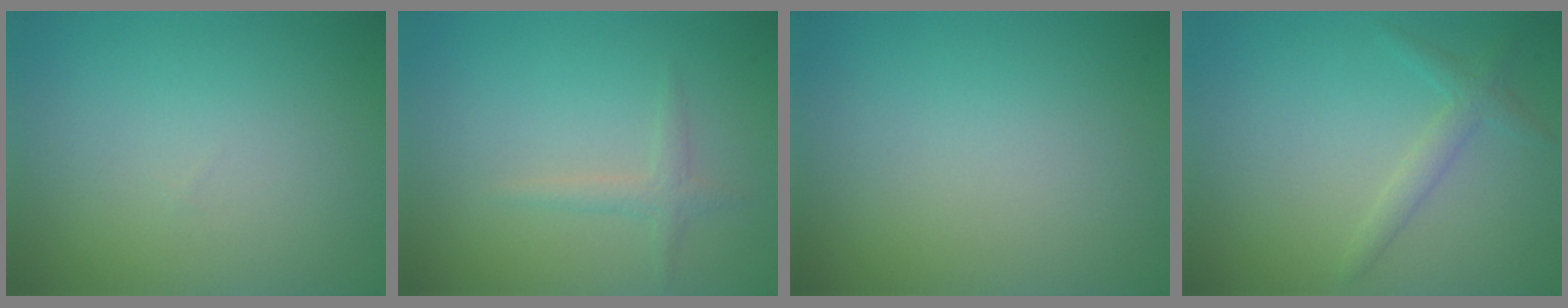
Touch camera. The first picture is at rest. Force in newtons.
{"total": 1.3, "press": 1.3, "slide": 0.1}
{"total": 0.0}
{"total": 1.7, "press": 1.7, "slide": 0.1}